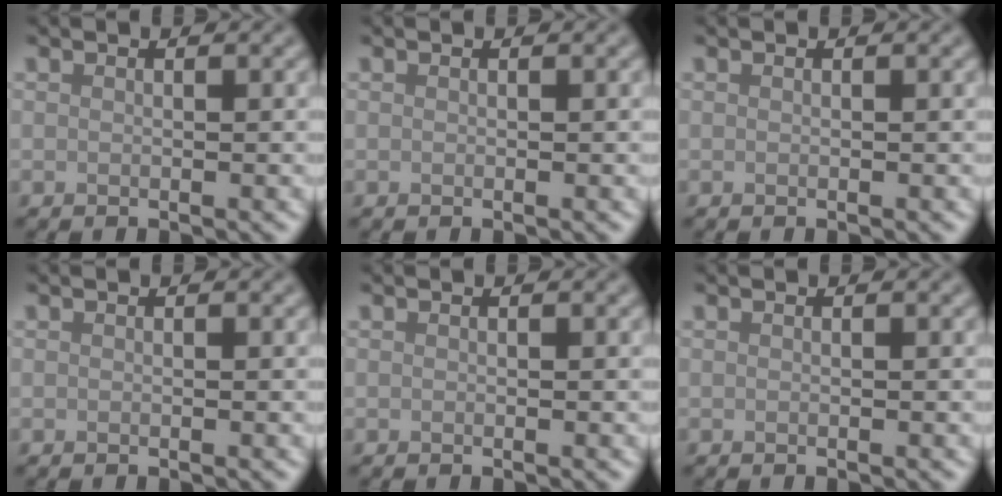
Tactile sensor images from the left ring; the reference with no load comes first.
{"total": 0.0}
{"total": 0.0}
{"total": 0.0}
{"total": 0.0}
{"total": 0.0}